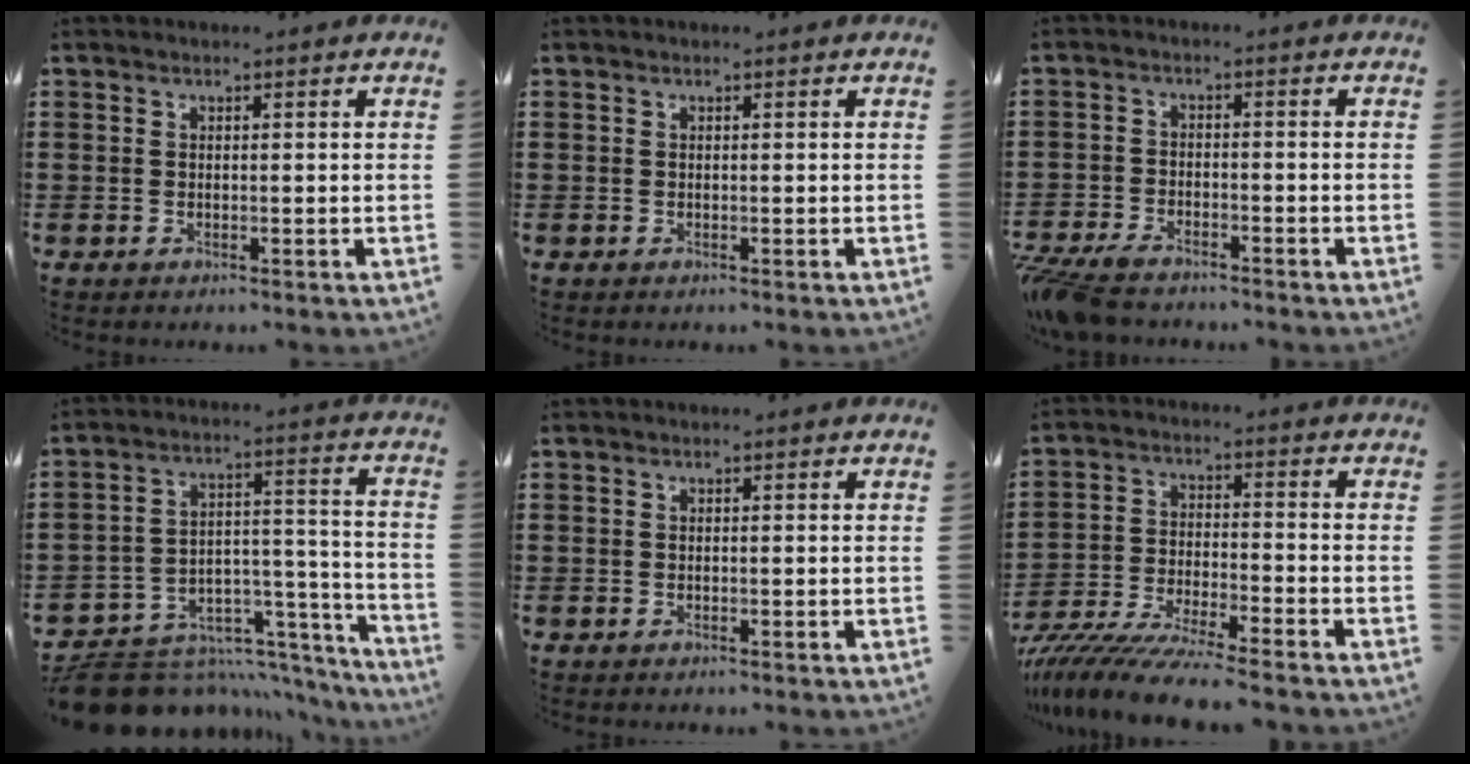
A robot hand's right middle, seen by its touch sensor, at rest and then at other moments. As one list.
[{"total": 0.0}, {"total": 4.3, "force": [-4.0, 0.9, 1.4], "torque": [-0.052, -0.007, -0.086]}, {"total": 9.4, "force": [-8.5, 3.6, 2.0], "torque": [-0.034, 0.024, -0.154]}, {"total": 0.0}, {"total": 8.5, "force": [-8.0, -0.1, 3.1], "torque": [-0.070, -0.007, -0.157]}]